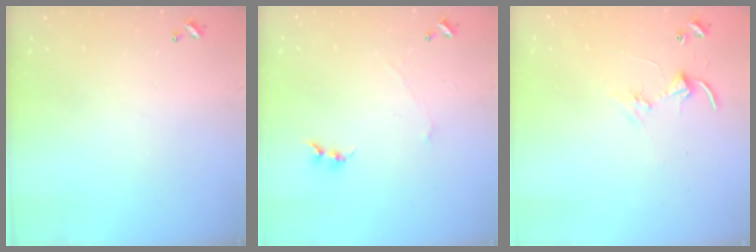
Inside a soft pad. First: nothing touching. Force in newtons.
{"total": 0.0}
{"total": 4.4, "press": 4.4, "slide": 0.5}